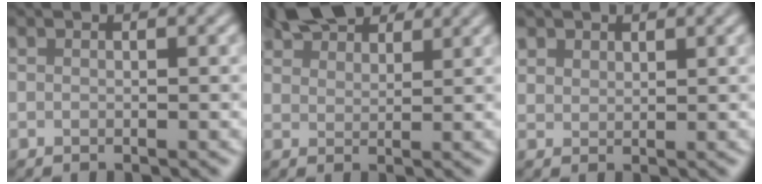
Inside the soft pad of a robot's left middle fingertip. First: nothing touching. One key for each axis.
{"total": 6.3, "fx": 5.3, "fy": 2.3, "fz": 2.5, "tx": -0.049, "ty": 0.017, "tz": 0.084}
{"total": 1.7, "fx": 1.4, "fy": 1.0, "fz": 0.3, "tx": -0.013, "ty": -0.006, "tz": 0.034}